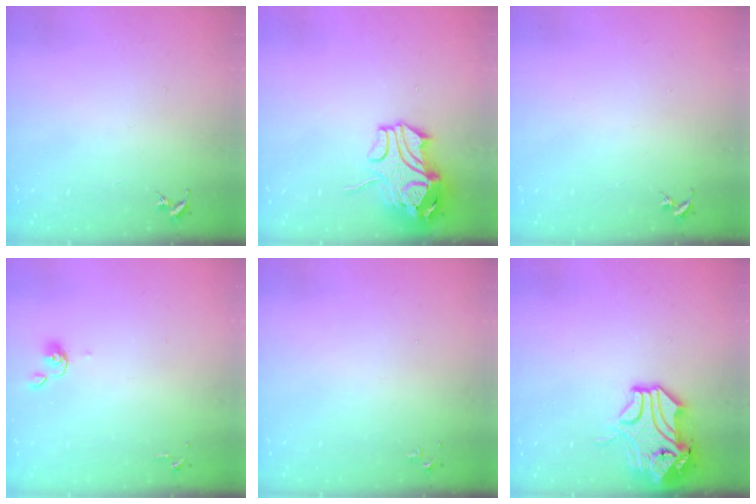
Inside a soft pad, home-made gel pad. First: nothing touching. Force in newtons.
{"total": 13.3, "press": 13.1, "slide": 2.0}
{"total": 0.0}
{"total": 4.9, "press": 4.8, "slide": 0.9}
{"total": 2.8, "press": 2.8, "slide": 0.4}
{"total": 13.7, "press": 13.5, "slide": 1.8}